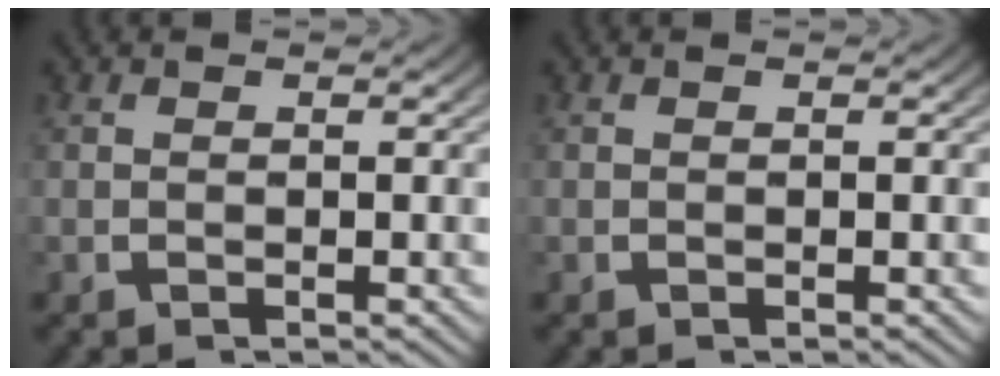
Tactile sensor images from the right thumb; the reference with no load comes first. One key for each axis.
{"total": 0.0}